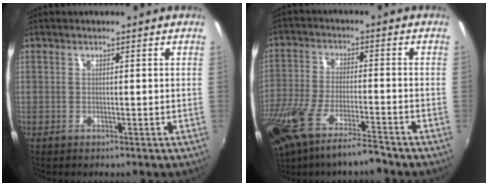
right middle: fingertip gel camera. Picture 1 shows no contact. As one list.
[{"total": 16.1, "force": [-12.2, 2.5, 10.2], "torque": [-0.223, -0.050, -0.219]}]